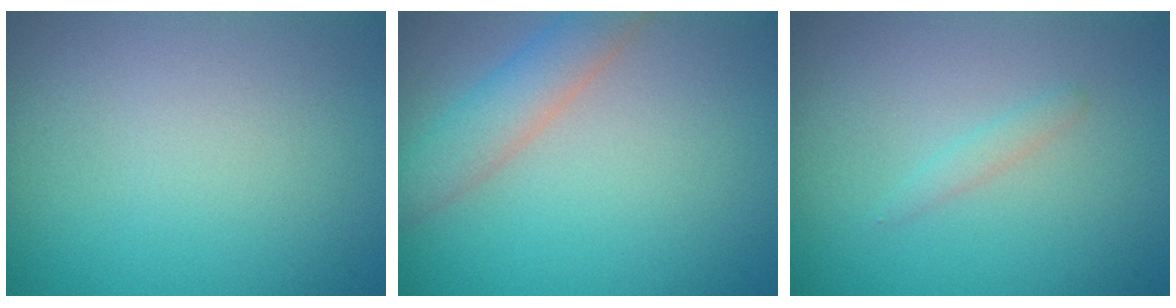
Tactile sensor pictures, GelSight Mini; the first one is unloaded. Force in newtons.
{"total": 3.3, "press": 3.3, "slide": 0.3}
{"total": 0.9, "press": 0.9, "slide": 0.0}